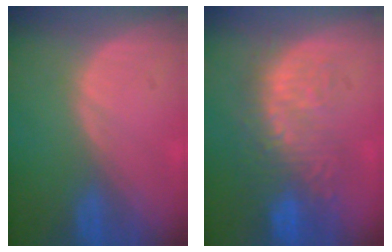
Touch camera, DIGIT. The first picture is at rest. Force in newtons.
{"total": 10.7, "press": 9.4, "slide": 5.3}